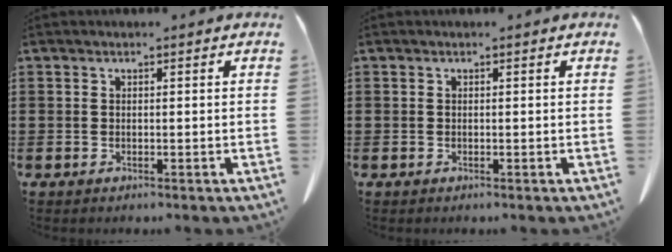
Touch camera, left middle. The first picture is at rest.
{"total": 0.0}